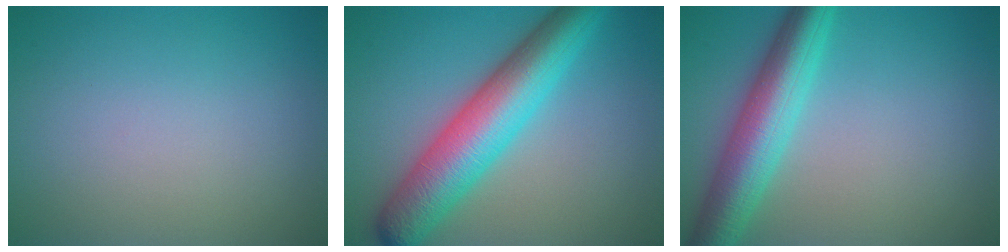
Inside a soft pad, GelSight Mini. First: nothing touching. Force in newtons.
{"total": 8.9, "press": 8.9, "slide": 0.1}
{"total": 6.8, "press": 6.8, "slide": 0.1}